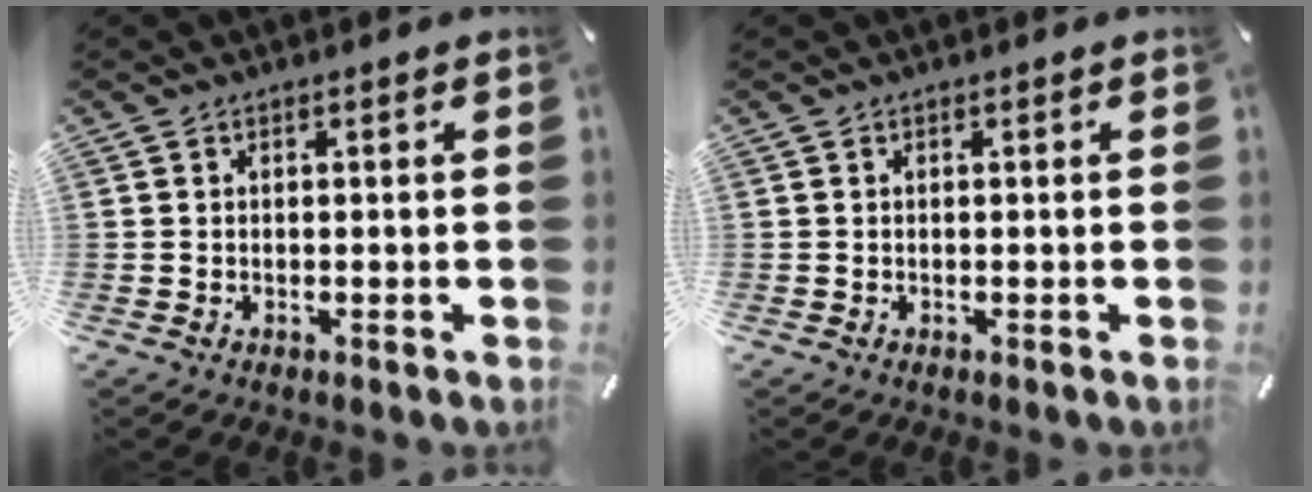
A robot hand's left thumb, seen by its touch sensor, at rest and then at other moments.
{"total": 0.0}